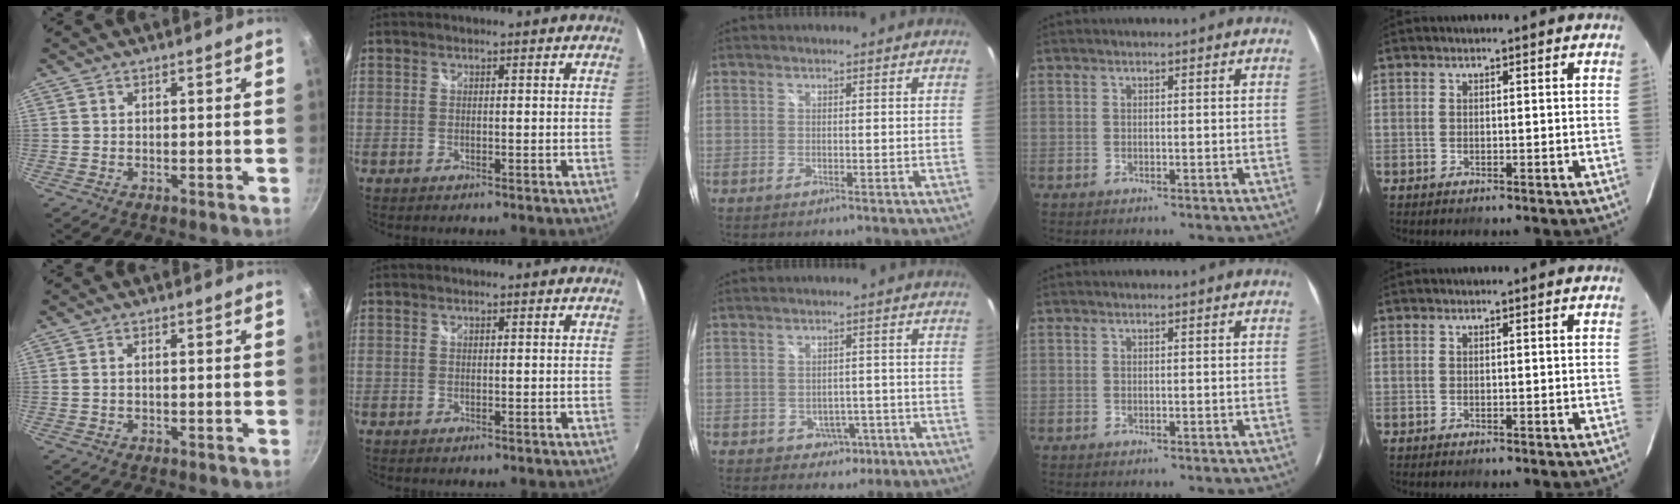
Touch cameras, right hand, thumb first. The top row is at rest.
{"thumb": {"total": 1.0, "force": [-0.1, 0.4, 0.9], "torque": [-0.024, 0.007, -0.004]}, "middle": {"total": 4.4, "force": [-1.9, 3.8, 1.5], "torque": [-0.037, 0.009, -0.010]}}